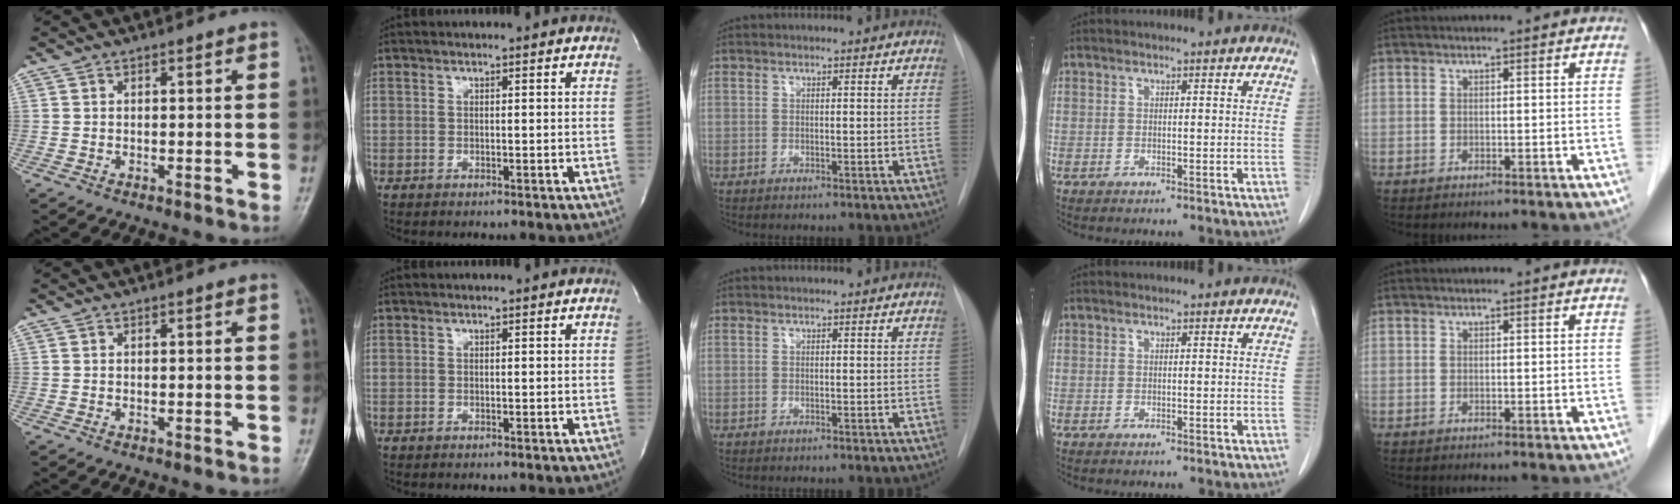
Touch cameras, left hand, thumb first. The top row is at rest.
{}